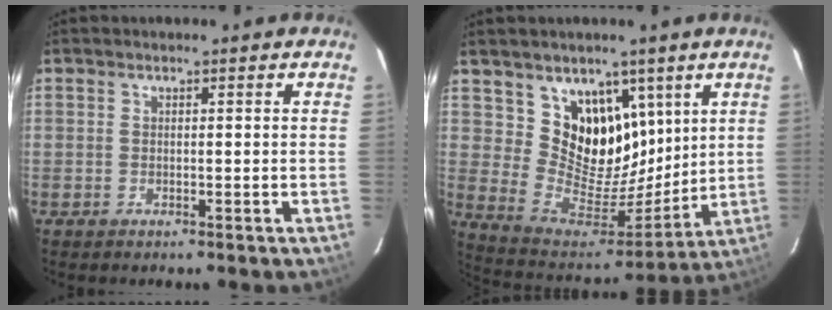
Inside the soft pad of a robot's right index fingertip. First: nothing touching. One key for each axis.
{"total": 14.4, "fx": 7.6, "fy": 10.8, "fz": 5.9, "tx": -0.104, "ty": -0.020, "tz": 0.149}